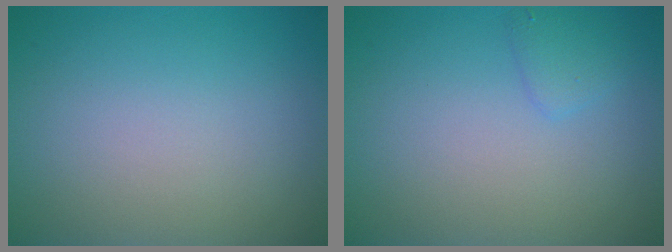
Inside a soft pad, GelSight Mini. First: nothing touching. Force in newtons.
{"total": 1.2, "press": 1.2, "slide": 0.1}